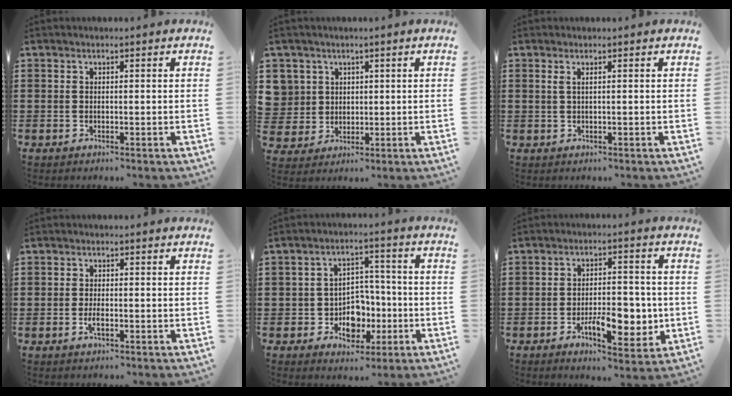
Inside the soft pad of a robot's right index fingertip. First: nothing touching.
{"total": 4.4, "force": [1.5, 4.1, 0.0], "torque": [-0.025, 0.012, 0.030]}
{"total": 0.8, "force": [0.3, -0.1, 0.8], "torque": [-0.016, -0.001, 0.006]}
{"total": 1.6, "force": [-0.6, 0.5, 1.4], "torque": [-0.029, -0.006, -0.010]}
{"total": 6.3, "force": [-1.8, 5.1, 3.2], "torque": [-0.058, 0.008, -0.027]}
{"total": 8.9, "force": [-2.6, 4.3, 7.4], "torque": [-0.100, -0.001, -0.043]}